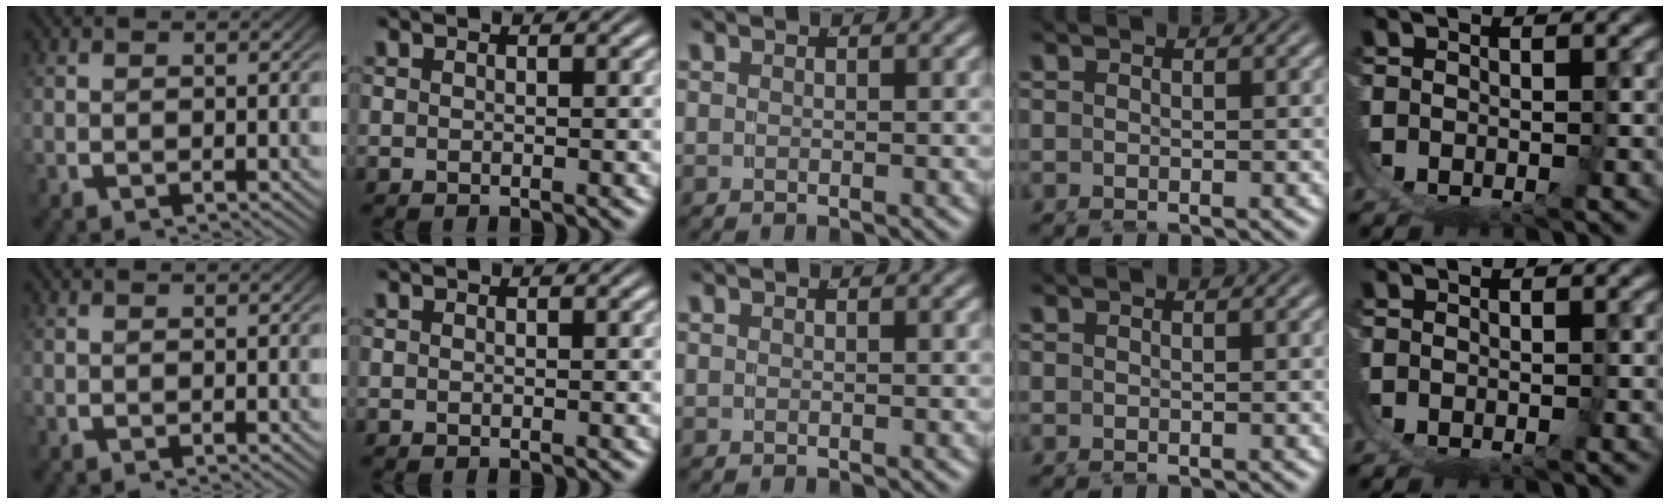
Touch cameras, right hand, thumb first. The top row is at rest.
{}